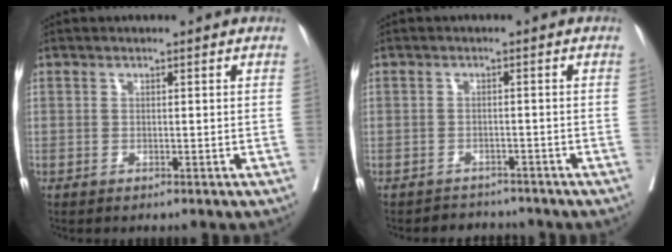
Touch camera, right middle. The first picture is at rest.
{"total": 3.1, "force": [-2.9, 0.7, -0.8], "torque": [0.017, -0.001, -0.048]}